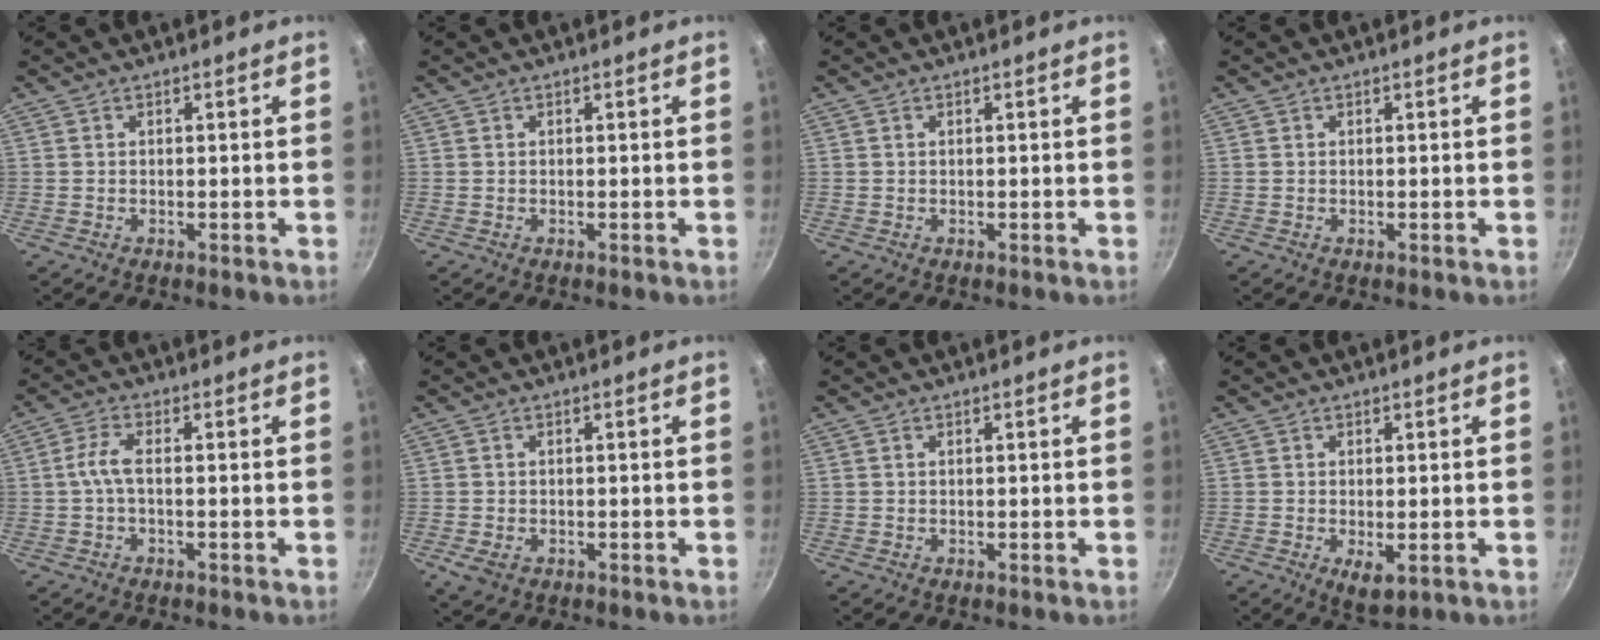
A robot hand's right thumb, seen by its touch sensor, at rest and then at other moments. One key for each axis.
{"total": 0.0}
{"total": 0.0}
{"total": 0.0}
{"total": 4.7, "fx": -1.6, "fy": 1.9, "fz": 4.0, "tx": -0.092, "ty": 0.026, "tz": -0.043}
{"total": 2.7, "fx": -1.0, "fy": 2.0, "fz": 1.6, "tx": -0.033, "ty": -0.003, "tz": -0.014}
{"total": 0.0}
{"total": 4.4, "fx": -1.1, "fy": 1.9, "fz": 3.8, "tx": -0.058, "ty": -0.014, "tz": -0.010}